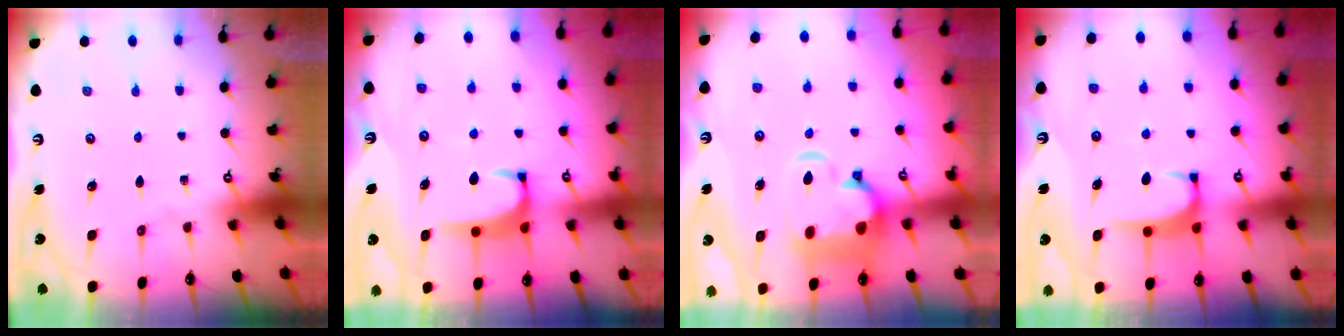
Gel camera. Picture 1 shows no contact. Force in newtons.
{"total": 1.9, "press": 1.8, "slide": 0.3}
{"total": 6.3, "press": 6.0, "slide": 1.9}
{"total": 2.0, "press": 1.9, "slide": 0.5}